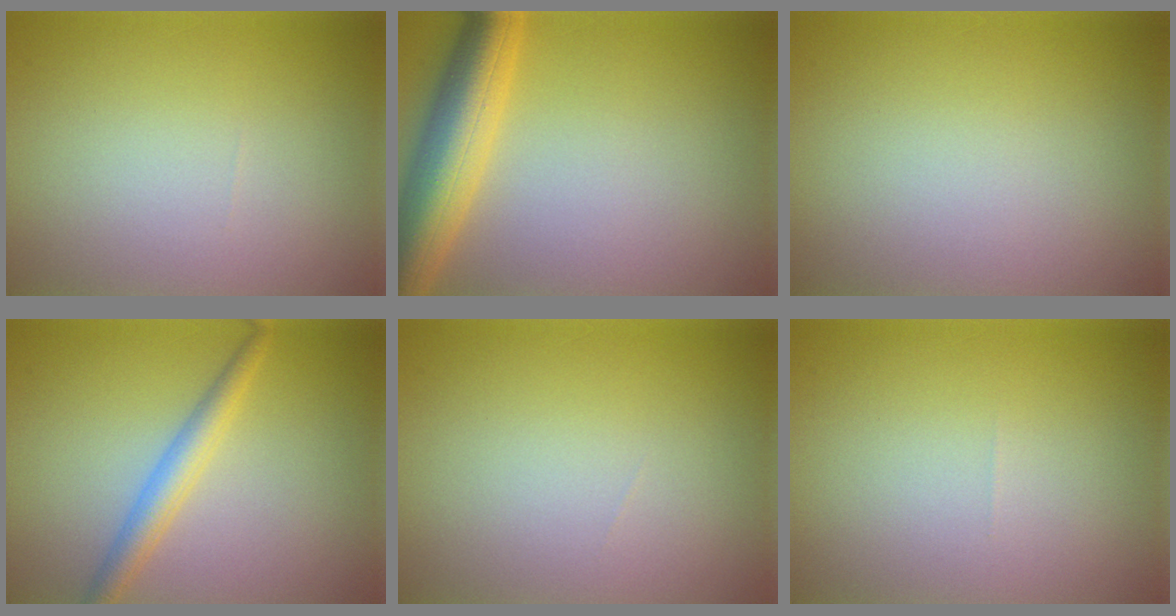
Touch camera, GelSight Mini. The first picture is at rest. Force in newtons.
{"total": 7.5, "press": 7.5, "slide": 0.3}
{"total": 0.0}
{"total": 2.7, "press": 2.7, "slide": 0.1}
{"total": 0.0}
{"total": 0.0}